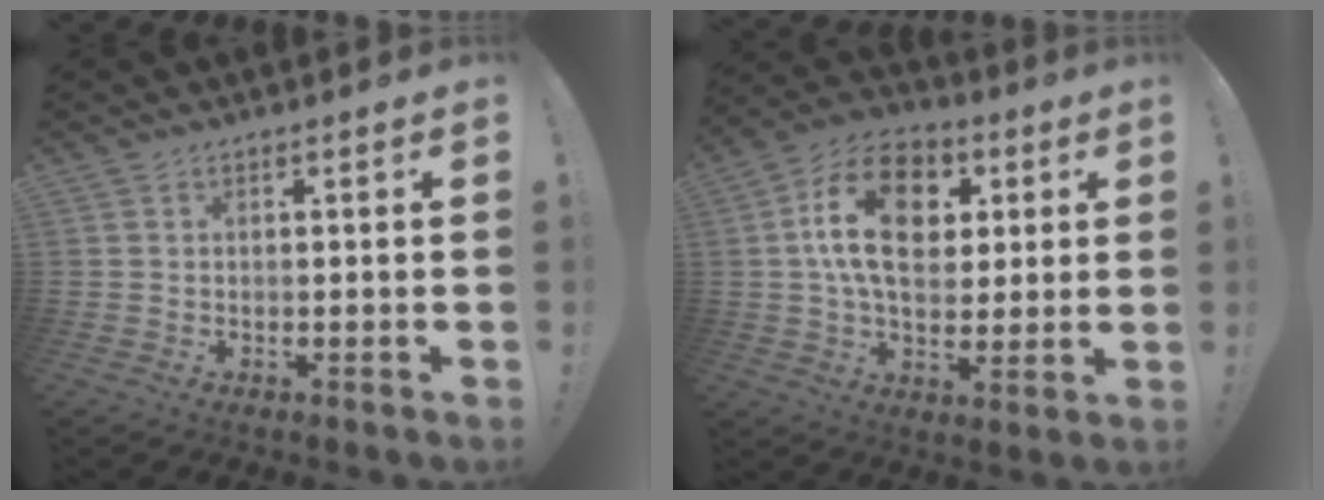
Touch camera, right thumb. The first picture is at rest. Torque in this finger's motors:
{"motor_torque": [1.38, 1.53, 1.21, -0.62, 0.52]}